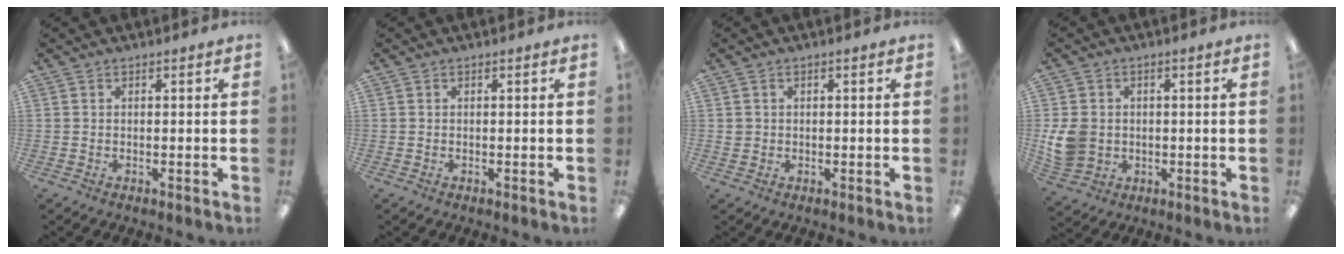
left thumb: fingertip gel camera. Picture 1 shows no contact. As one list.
[{"total": 0.0}, {"total": 1.2, "force": [0.1, 1.2, 0.2], "torque": [-0.005, 0.004, 0.001]}, {"total": 7.9, "force": [-0.1, 6.8, 4.0], "torque": [-0.094, 0.012, 0.003]}]